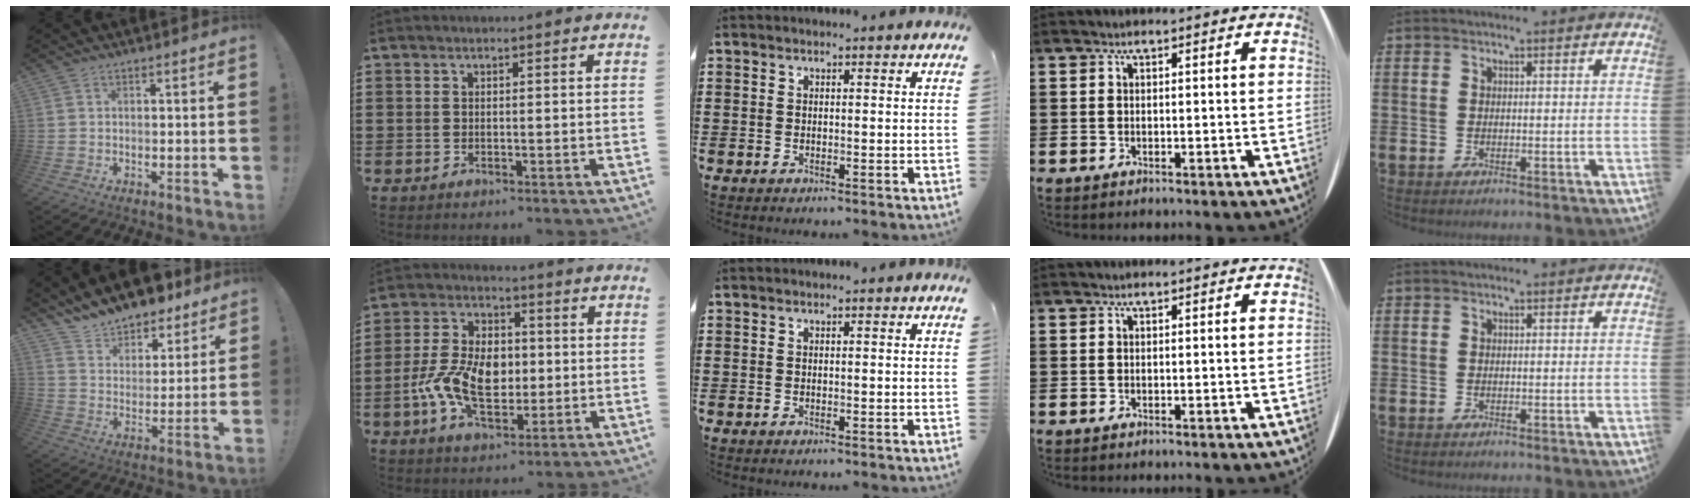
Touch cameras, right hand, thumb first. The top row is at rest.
{"thumb": {"total": 11.3, "force": [10.7, 3.5, 1.6], "torque": [-0.047, -0.094, 0.193]}, "index": {"total": 9.9, "force": [-1.4, 6.6, 7.3], "torque": [-0.153, 0.010, -0.027]}}